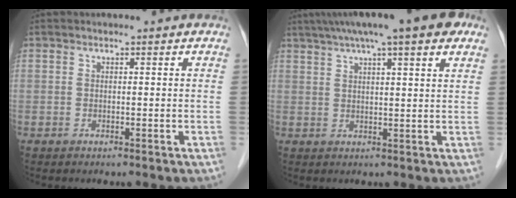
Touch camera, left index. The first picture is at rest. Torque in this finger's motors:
{"motor_torque": [0.99, -1.15, 1.06, 0.21]}